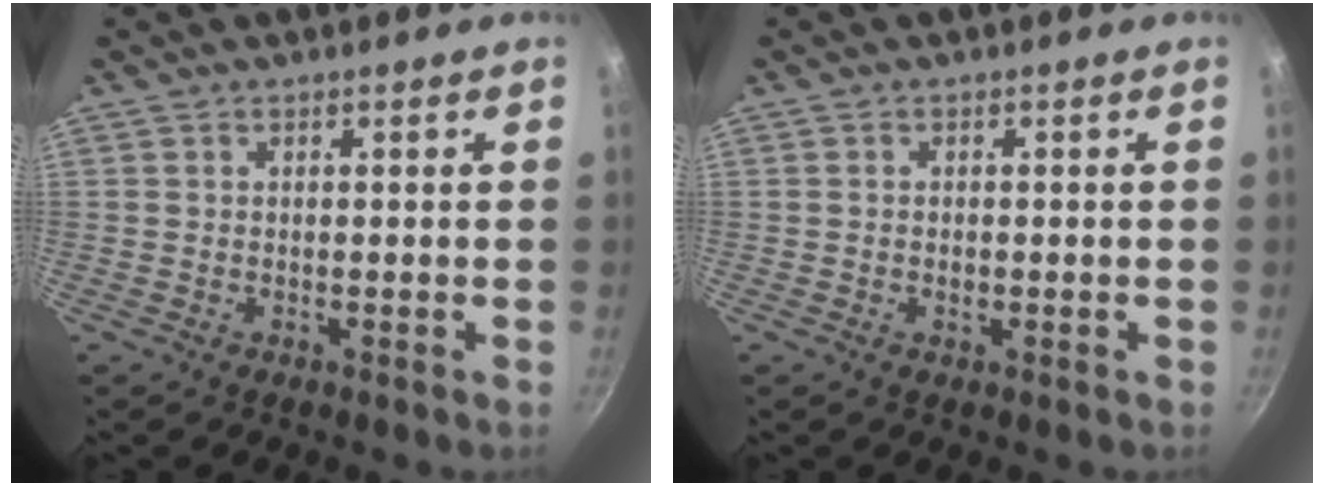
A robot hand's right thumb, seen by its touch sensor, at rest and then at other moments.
{"total": 1.2, "force": [-0.4, 0.7, 0.8], "torque": [-0.014, 0.000, -0.007]}